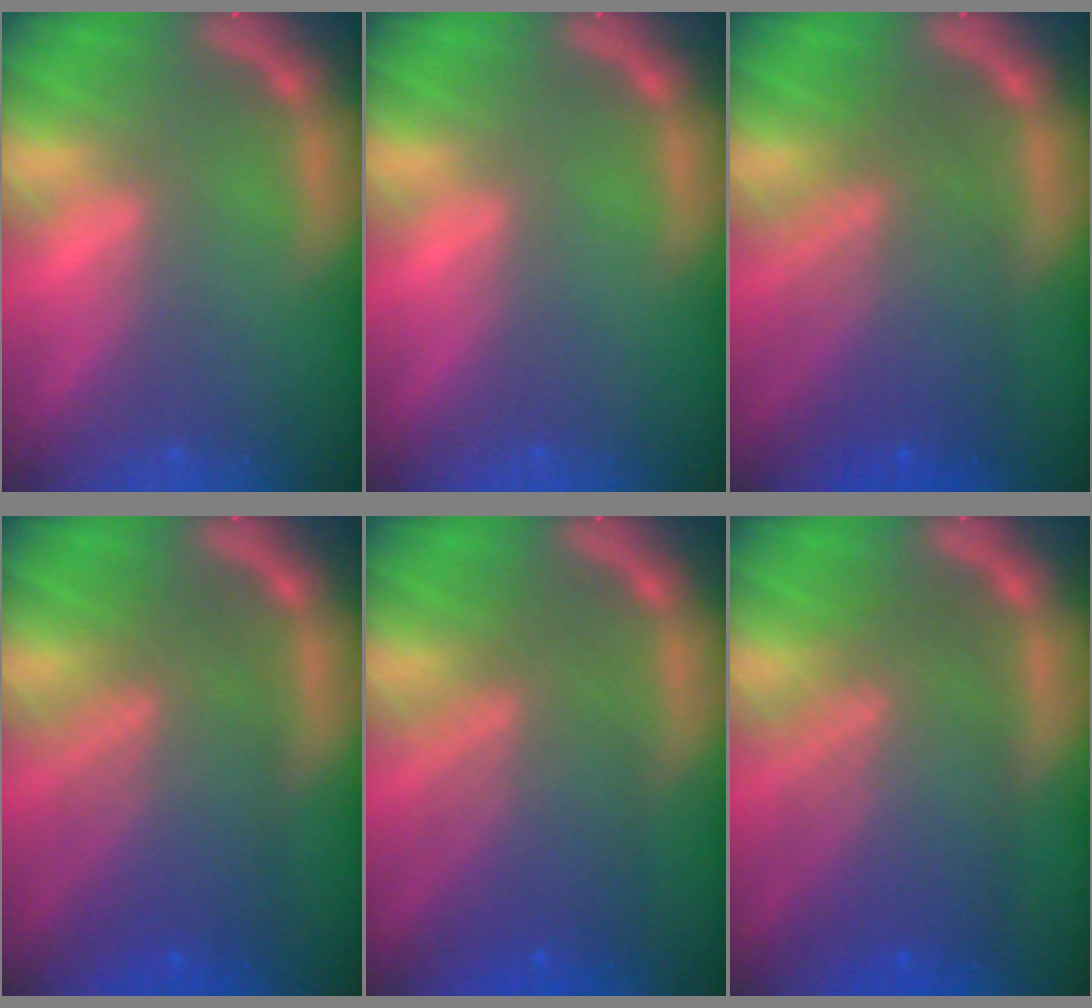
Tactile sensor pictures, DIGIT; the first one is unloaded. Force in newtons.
{"total": 0.0}
{"total": 7.6}
{"total": 8.1}
{"total": 7.1}
{"total": 8.5}